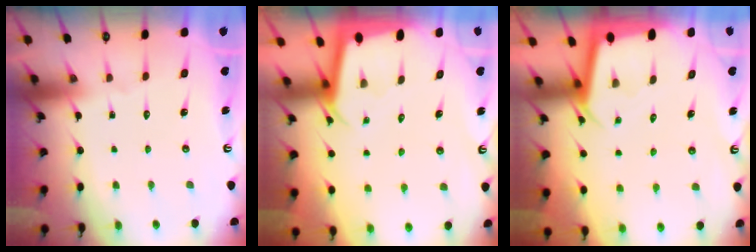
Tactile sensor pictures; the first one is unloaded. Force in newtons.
{"total": 2.2, "press": 2.2, "slide": 0.1}
{"total": 2.3, "press": 2.3, "slide": 0.1}